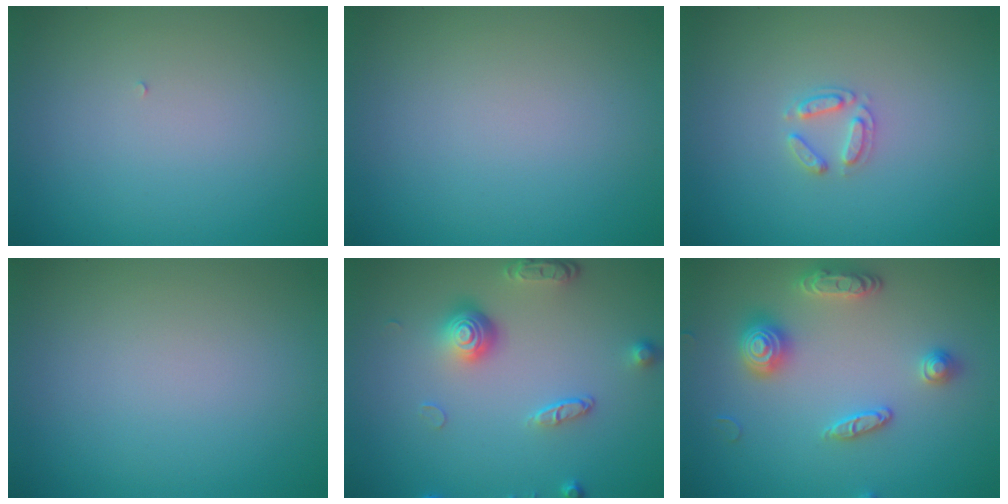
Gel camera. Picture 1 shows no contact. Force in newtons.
{"total": 0.0}
{"total": 1.7, "press": 1.7, "slide": 0.2}
{"total": 0.0}
{"total": 4.2, "press": 3.0, "slide": 2.9}
{"total": 3.4, "press": 3.4, "slide": 0.3}